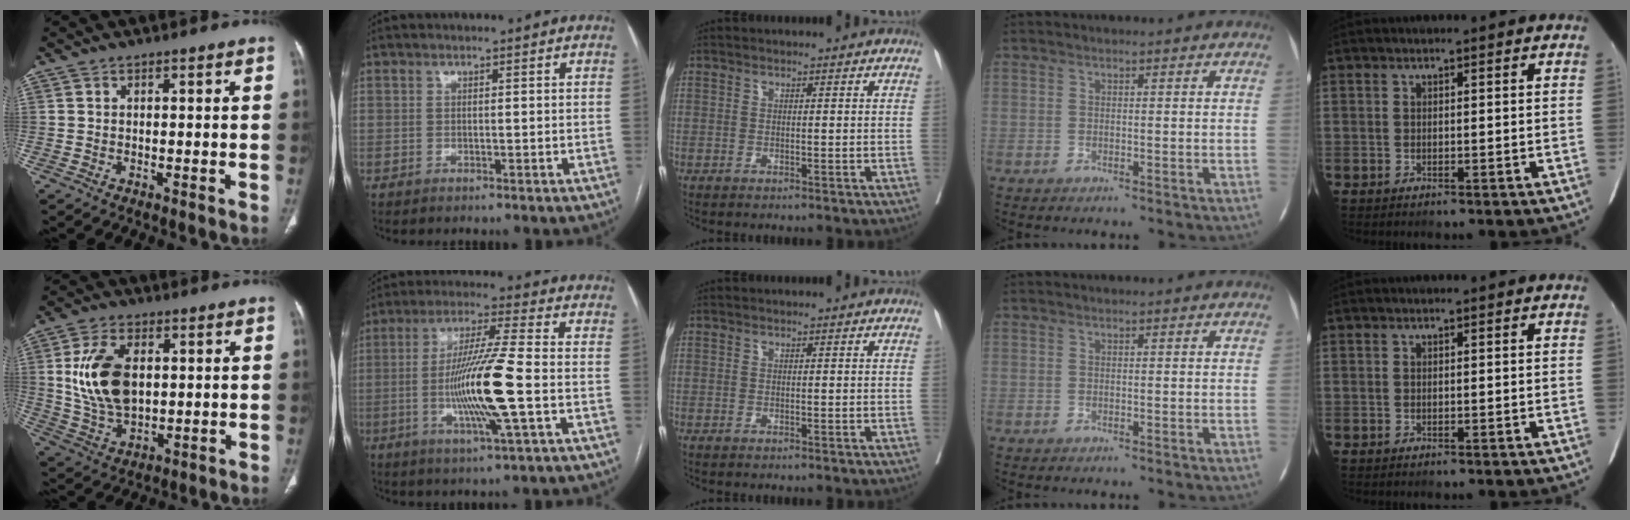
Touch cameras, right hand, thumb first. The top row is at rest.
{"thumb": {"total": 13.7, "force": [2.1, 8.3, 10.8], "torque": [-0.197, -0.009, 0.048]}, "index": {"total": 13.3, "force": [-2.5, -0.4, 13.1], "torque": [-0.255, -0.010, -0.051]}}